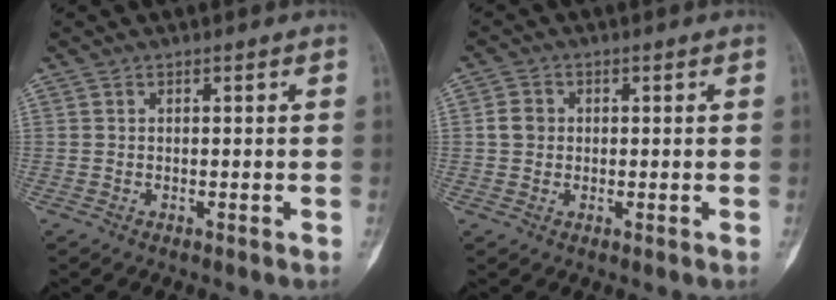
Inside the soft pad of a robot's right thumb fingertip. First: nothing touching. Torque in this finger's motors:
{"motor_torque": [0.57, 0.74, 0.17, -0.03, 0.01]}